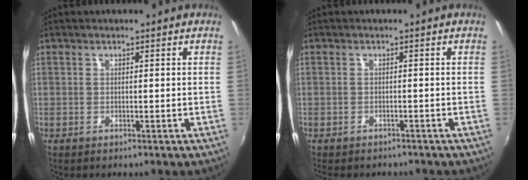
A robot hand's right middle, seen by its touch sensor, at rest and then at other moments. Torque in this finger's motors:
{"motor_torque": [1.06, -0.79, 0.16, 0.08]}